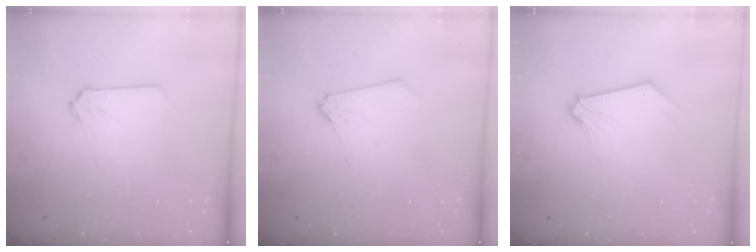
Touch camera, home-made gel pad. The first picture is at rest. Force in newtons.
{"total": 2.0, "press": 2.0, "slide": 0.2}
{"total": 0.6, "press": 0.6, "slide": 0.1}